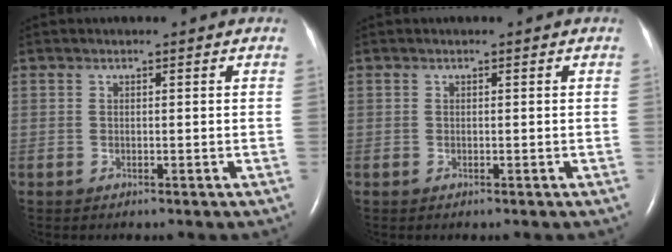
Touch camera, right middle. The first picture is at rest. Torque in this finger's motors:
{"motor_torque": [0.09, -0.08, 0.01, 0.00]}